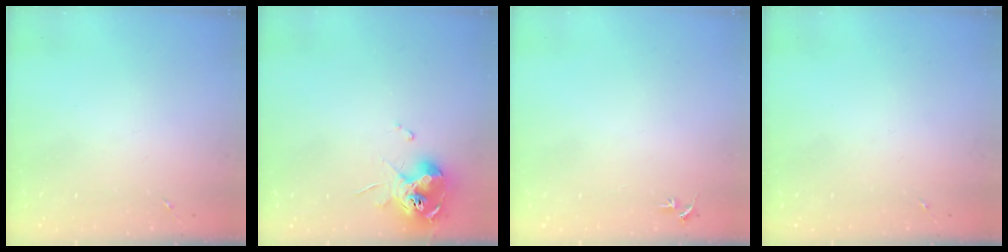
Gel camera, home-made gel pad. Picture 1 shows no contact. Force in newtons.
{"total": 10.7, "press": 10.6, "slide": 0.9}
{"total": 3.1, "press": 3.1, "slide": 0.4}
{"total": 0.0}